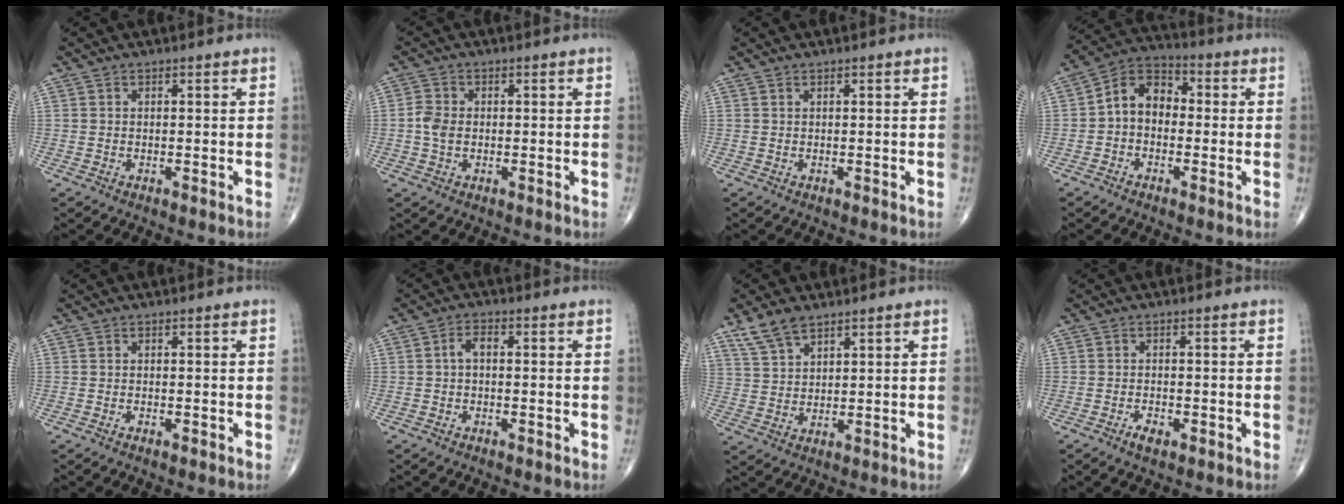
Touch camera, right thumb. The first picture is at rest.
{"total": 3.6, "force": [-0.3, 2.6, 2.4], "torque": [-0.047, 0.007, -0.010]}
{"total": 0.0}
{"total": 8.5, "force": [-0.6, 6.3, 5.7], "torque": [-0.068, 0.034, -0.030]}
{"total": 0.5, "force": [-0.3, 0.2, 0.4], "torque": [-0.010, 0.000, -0.006]}
{"total": 2.5, "force": [-0.1, 1.4, 2.1], "torque": [-0.034, 0.013, -0.008]}
{"total": 6.2, "force": [4.5, 2.8, 3.2], "torque": [-0.056, -0.013, 0.097]}
{"total": 2.2, "force": [-1.3, 1.0, 1.5], "torque": [-0.028, 0.004, -0.022]}